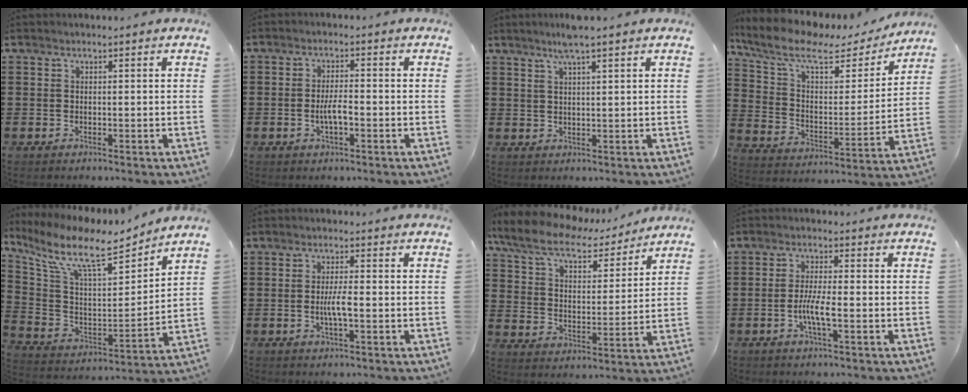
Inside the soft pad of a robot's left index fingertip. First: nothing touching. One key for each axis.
{"total": 3.6, "fx": -1.0, "fy": 1.0, "fz": 3.4, "tx": -0.068, "ty": 0.002, "tz": -0.020}
{"total": 3.8, "fx": 2.7, "fy": -0.3, "fz": 2.6, "tx": -0.056, "ty": 0.004, "tz": 0.047}
{"total": 9.9, "fx": 7.3, "fy": 3.6, "fz": 5.7, "tx": -0.141, "ty": -0.032, "tz": 0.125}
{"total": 10.9, "fx": 8.2, "fy": 2.8, "fz": 6.6, "tx": -0.162, "ty": -0.045, "tz": 0.136}
{"total": 3.7, "fx": -0.7, "fy": 0.6, "fz": 3.6, "tx": -0.077, "ty": -0.005, "tz": -0.019}
{"total": 9.2, "fx": 7.8, "fy": 2.2, "fz": 4.4, "tx": -0.117, "ty": -0.035, "tz": 0.135}
{"total": 4.7, "fx": -1.3, "fy": 0.7, "fz": 4.4, "tx": -0.091, "ty": -0.004, "tz": -0.029}